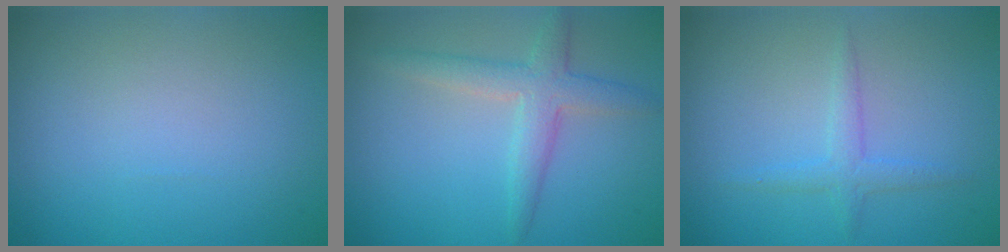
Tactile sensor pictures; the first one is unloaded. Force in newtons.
{"total": 3.2, "press": 3.2, "slide": 0.2}
{"total": 1.7, "press": 1.7, "slide": 0.0}